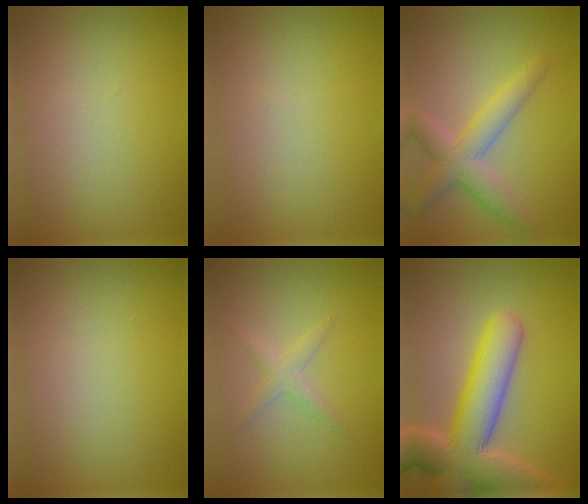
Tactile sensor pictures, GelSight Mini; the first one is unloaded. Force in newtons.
{"total": 0.0}
{"total": 4.1, "press": 4.1, "slide": 0.2}
{"total": 0.0}
{"total": 1.6, "press": 1.6, "slide": 0.1}
{"total": 9.8, "press": 9.7, "slide": 0.9}